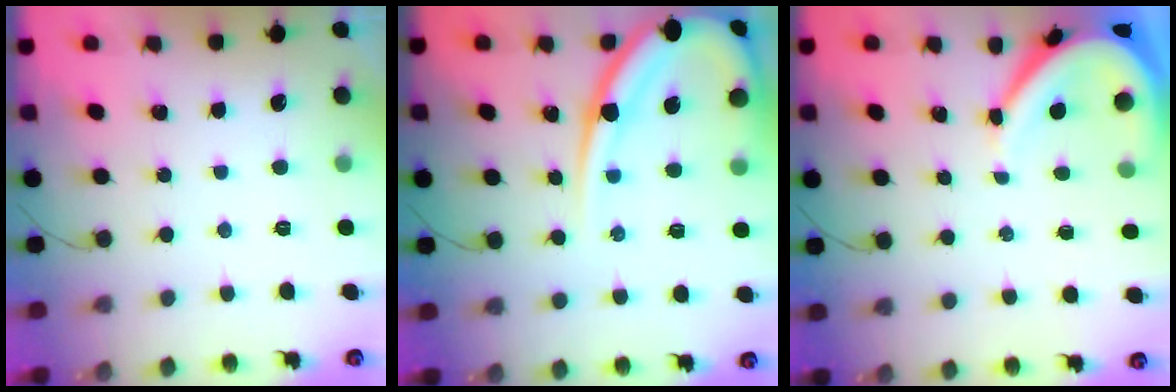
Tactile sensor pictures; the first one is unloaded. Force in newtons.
{"total": 15.9, "press": 15.8, "slide": 1.8}
{"total": 8.5, "press": 8.5, "slide": 0.9}